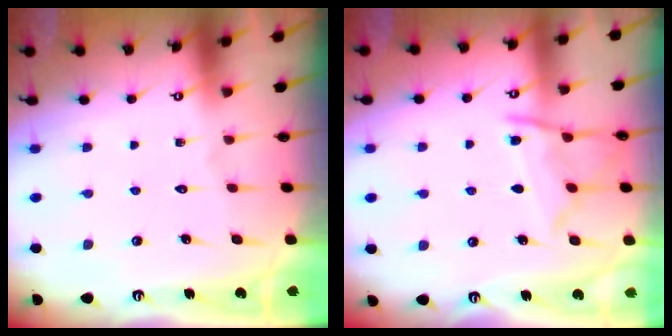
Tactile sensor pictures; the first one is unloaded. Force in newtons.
{"total": 10.4, "press": 10.4, "slide": 1.0}